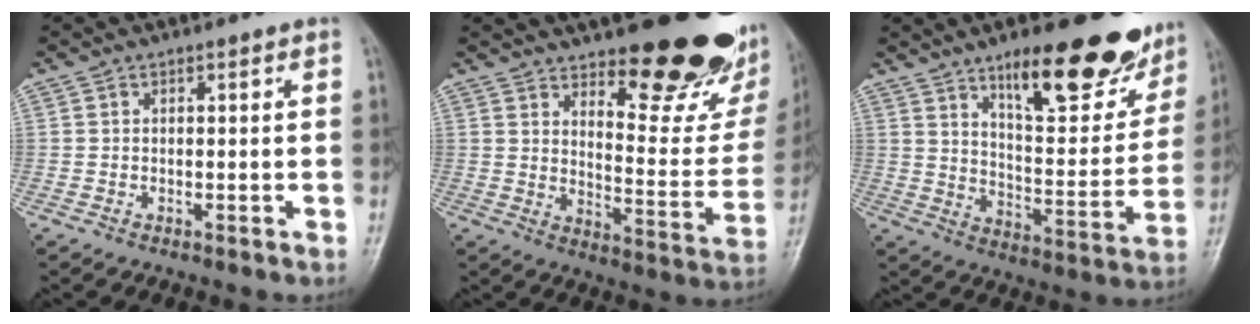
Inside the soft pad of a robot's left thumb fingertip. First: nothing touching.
{"total": 23.7, "force": [15.6, 8.0, 16.0], "torque": [-0.165, -0.111, 0.214]}
{"total": 21.9, "force": [14.2, 7.4, 14.8], "torque": [-0.155, -0.075, 0.214]}